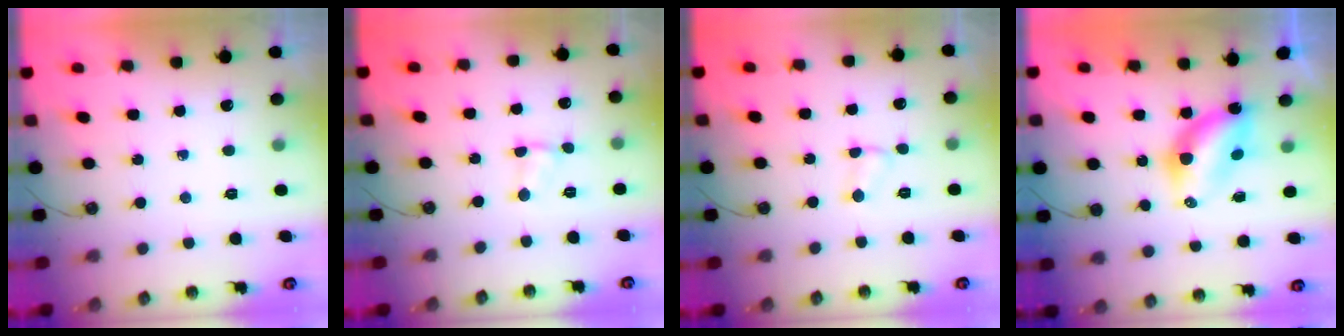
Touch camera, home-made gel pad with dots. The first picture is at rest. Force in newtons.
{"total": 1.7, "press": 1.7, "slide": 0.2}
{"total": 3.5, "press": 3.4, "slide": 0.4}
{"total": 6.2, "press": 6.2, "slide": 0.3}